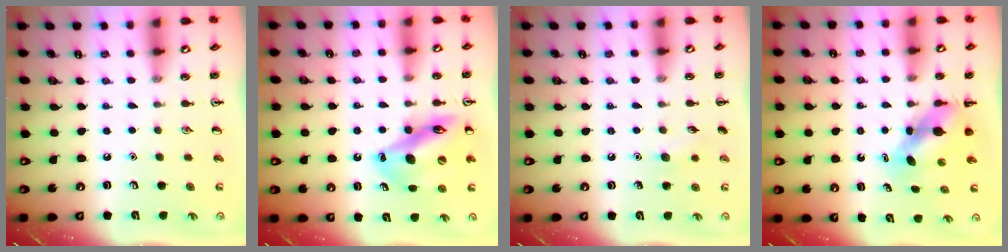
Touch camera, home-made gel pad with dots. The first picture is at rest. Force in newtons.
{"total": 14.9, "press": 14.4, "slide": 3.7}
{"total": 5.9, "press": 5.6, "slide": 1.6}
{"total": 6.1, "press": 6.0, "slide": 1.1}